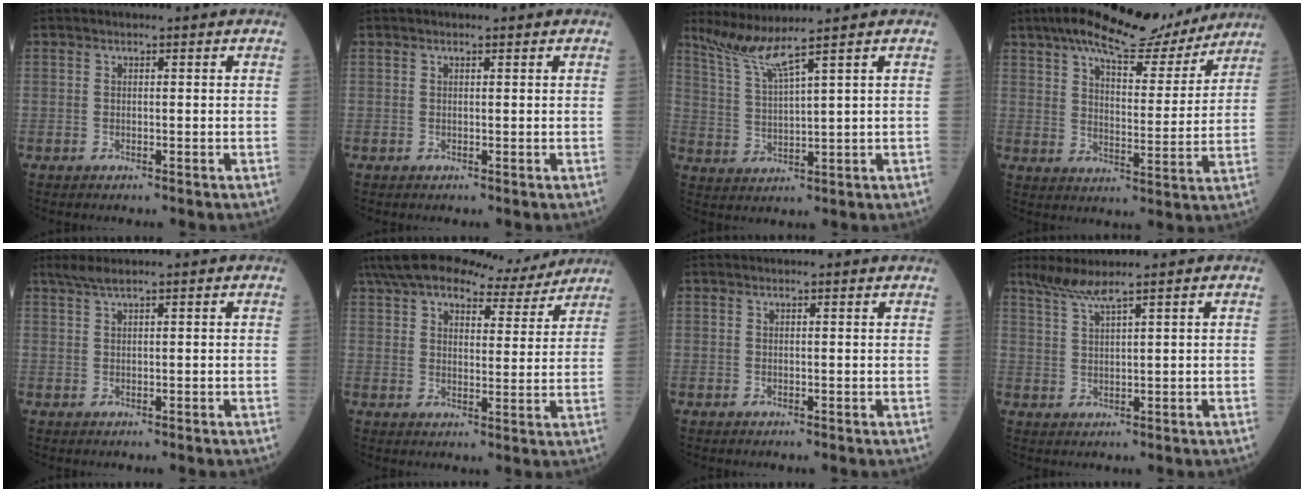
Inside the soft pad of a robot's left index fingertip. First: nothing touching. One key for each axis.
{"total": 0.0}
{"total": 5.4, "fx": 4.3, "fy": -1.7, "fz": 2.7, "tx": -0.063, "ty": -0.006, "tz": 0.095}
{"total": 16.5, "fx": 13.8, "fy": 4.2, "fz": 7.9, "tx": -0.120, "ty": 0.014, "tz": 0.199}
{"total": 1.6, "fx": 1.3, "fy": -0.2, "fz": 0.9, "tx": -0.022, "ty": 0.014, "tz": 0.031}
{"total": 16.2, "fx": 14.2, "fy": 4.2, "fz": 6.6, "tx": -0.104, "ty": 0.031, "tz": 0.201}
{"total": 0.8, "fx": 0.8, "fy": -0.1, "fz": 0.1, "tx": -0.011, "ty": -0.005, "tz": 0.009}
{"total": 3.3, "fx": 2.7, "fy": -0.8, "fz": 1.7, "tx": -0.044, "ty": 0.006, "tz": 0.061}